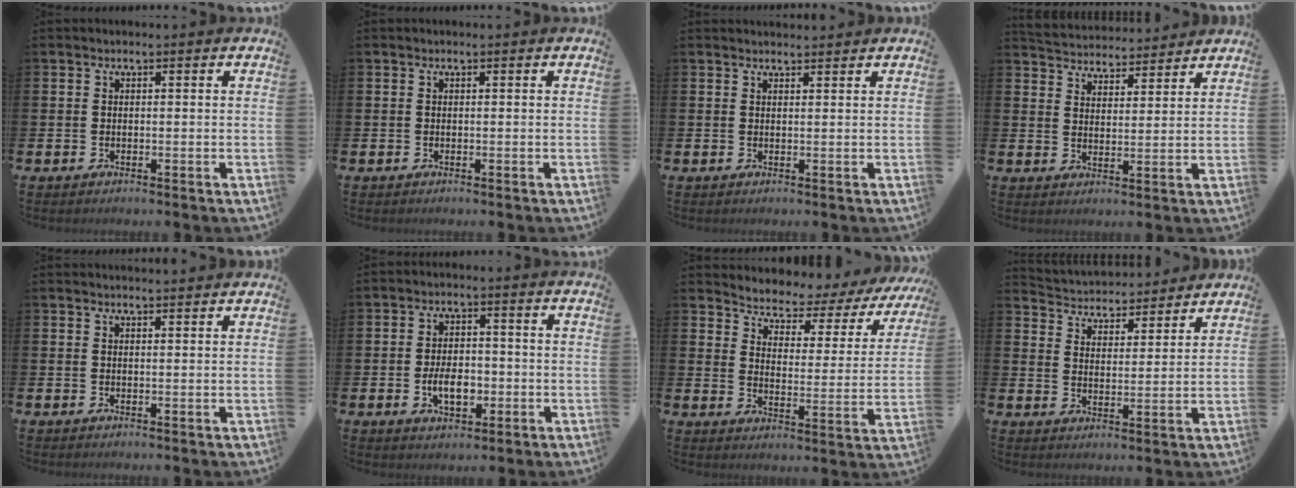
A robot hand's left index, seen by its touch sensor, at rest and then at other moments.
{"total": 0.0}
{"total": 1.3, "force": [1.3, 0.1, 0.0], "torque": [0.006, -0.006, 0.022]}
{"total": 4.7, "force": [4.6, 0.8, -0.4], "torque": [-0.016, -0.031, 0.084]}
{"total": 1.3, "force": [1.3, -0.1, 0.0], "torque": [0.006, -0.008, 0.023]}
{"total": 4.7, "force": [-1.1, 2.8, 3.7], "torque": [-0.050, 0.000, -0.023]}
{"total": 4.4, "force": [4.2, 1.5, 0.4], "torque": [-0.040, -0.040, 0.063]}
{"total": 4.3, "force": [4.1, 1.1, -0.4], "torque": [-0.023, -0.036, 0.069]}